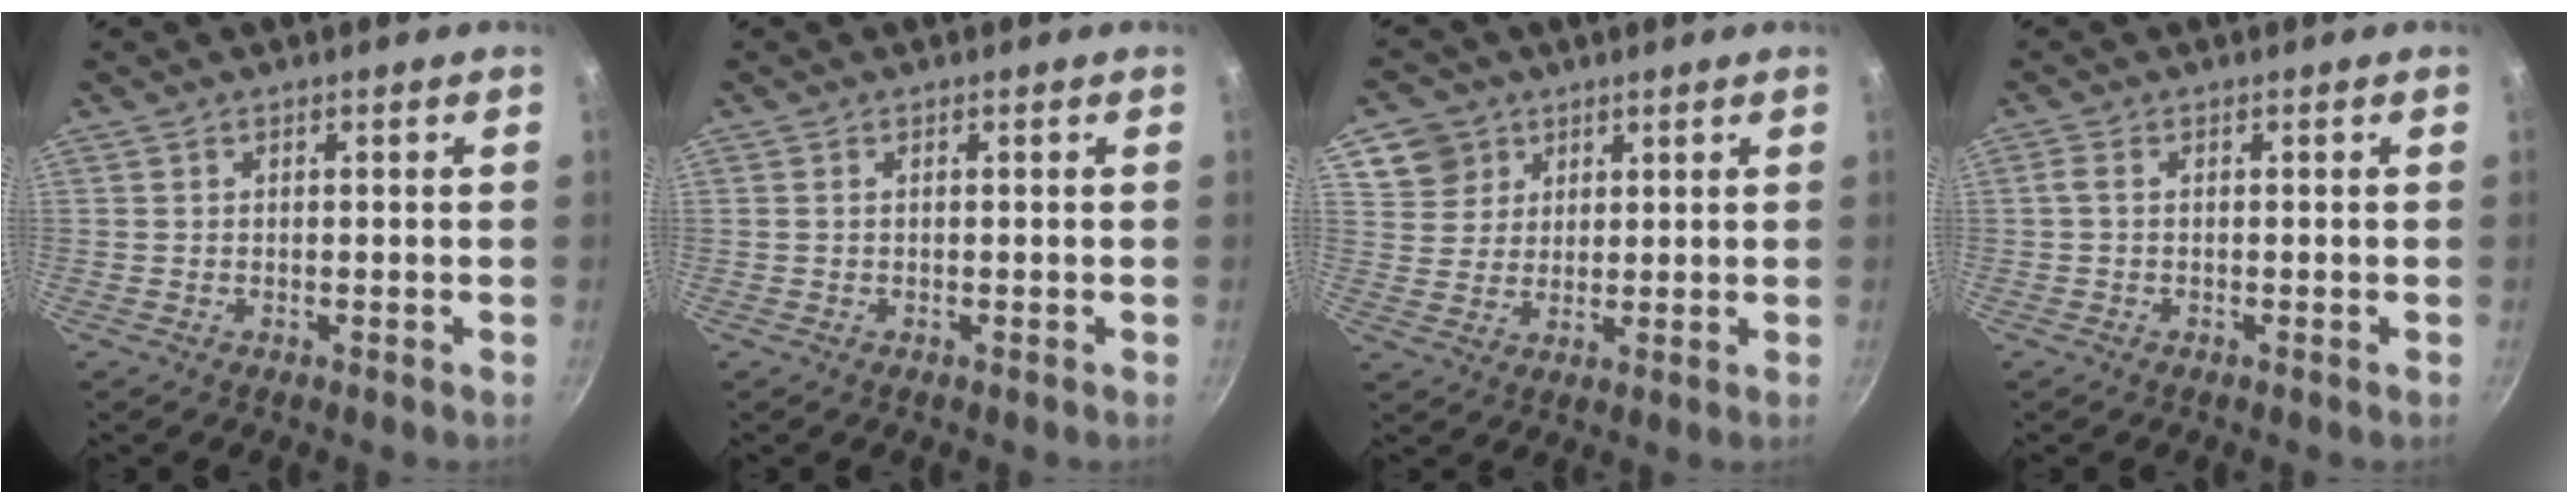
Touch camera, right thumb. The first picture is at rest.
{"total": 0.0}
{"total": 7.1, "force": [3.7, 5.9, 1.0], "torque": [0.018, 0.001, 0.065]}
{"total": 1.3, "force": [-0.1, 0.6, 1.2], "torque": [-0.034, 0.005, -0.005]}